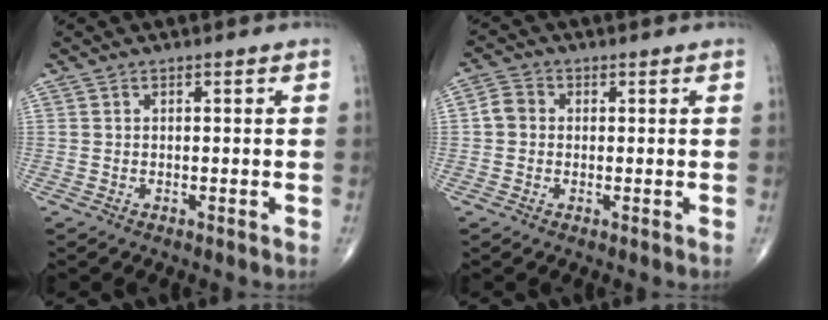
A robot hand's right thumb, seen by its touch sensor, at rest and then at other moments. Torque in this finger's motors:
{"motor_torque": [-0.34, 0.26, 0.18, -0.01, -0.04]}